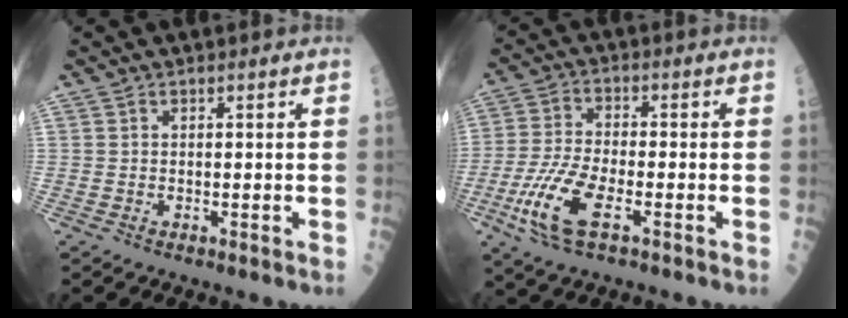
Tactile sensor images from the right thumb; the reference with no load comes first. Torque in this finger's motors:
{"motor_torque": [2.71, 2.29, 1.12, -0.57, 0.15]}